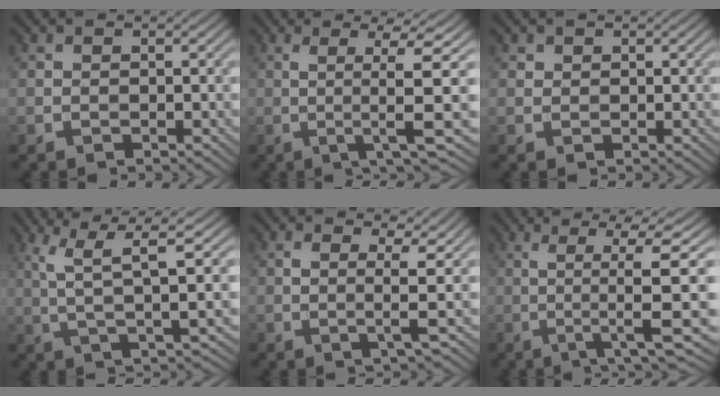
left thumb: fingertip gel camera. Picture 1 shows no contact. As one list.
[{"total": 7.1, "force": [-0.4, 0.2, 7.1], "torque": [-0.130, 0.009, -0.006]}, {"total": 0.9, "force": [0.6, 0.6, 0.2], "torque": [-0.003, -0.001, 0.013]}, {"total": 6.5, "force": [1.7, 0.8, 6.2], "torque": [-0.131, 0.012, 0.038]}, {"total": 3.5, "force": [0.4, 0.2, 3.5], "torque": [-0.071, 0.003, 0.003]}, {"total": 10.3, "force": [-0.7, 0.7, 10.3], "torque": [-0.164, 0.025, 0.000]}]